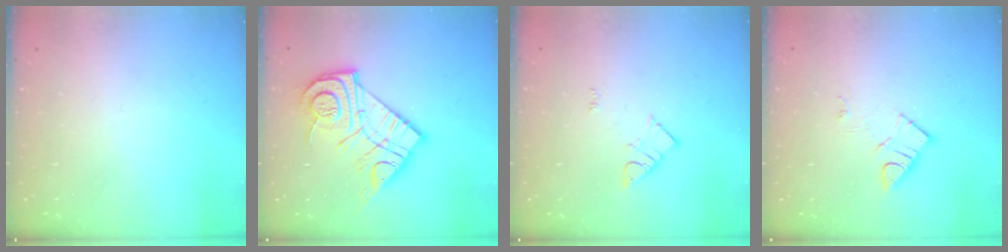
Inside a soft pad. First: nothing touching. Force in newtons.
{"total": 18.5, "press": 18.5, "slide": 1.5}
{"total": 3.2, "press": 3.2, "slide": 0.2}
{"total": 6.4, "press": 6.4, "slide": 0.3}